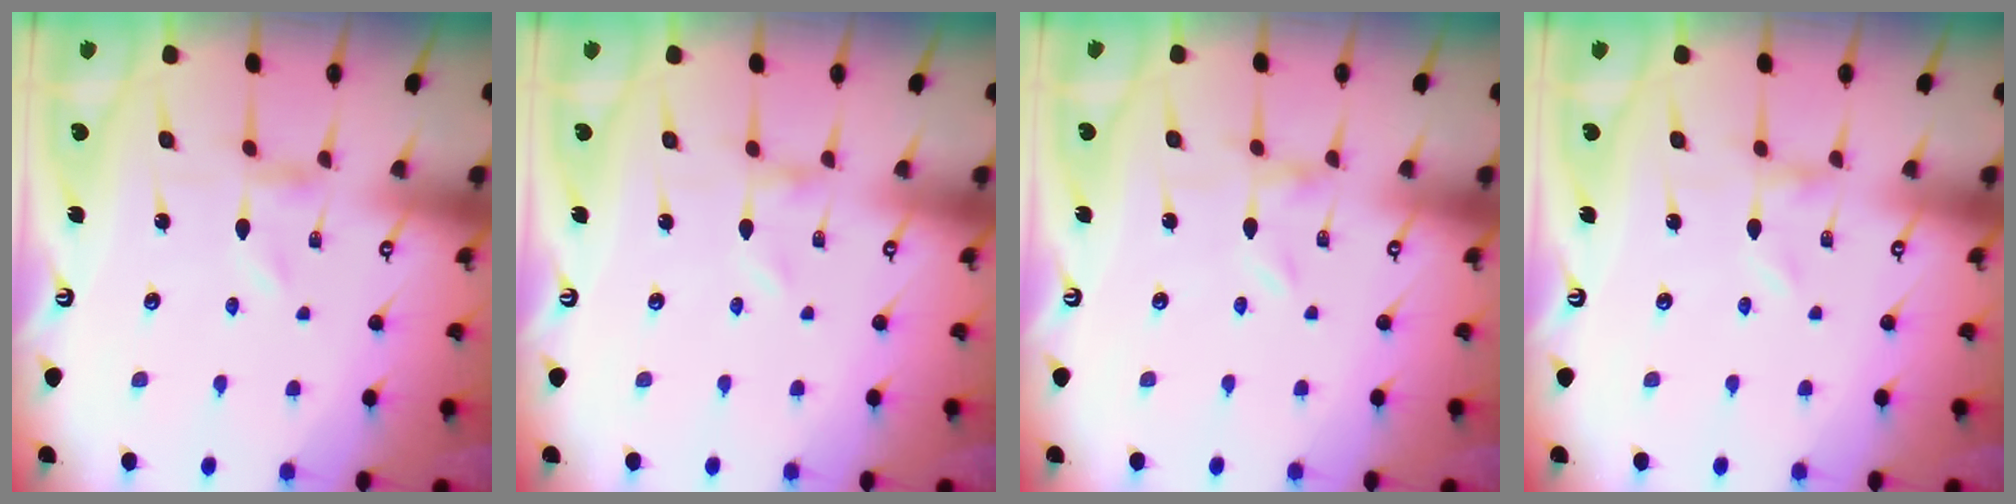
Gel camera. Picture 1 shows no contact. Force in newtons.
{"total": 0.0}
{"total": 0.0}
{"total": 0.0}